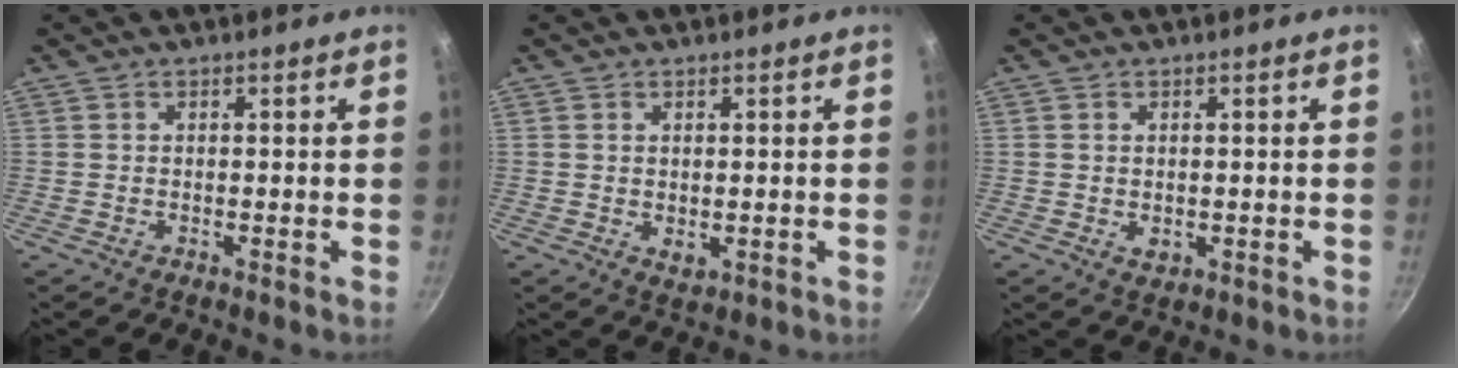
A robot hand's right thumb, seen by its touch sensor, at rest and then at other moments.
{"total": 2.2, "force": [0.3, 1.5, 1.6], "torque": [-0.024, -0.006, 0.006]}
{"total": 2.1, "force": [0.0, 1.6, 1.4], "torque": [-0.022, -0.003, 0.003]}